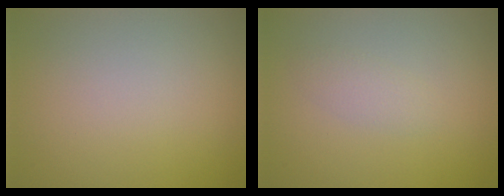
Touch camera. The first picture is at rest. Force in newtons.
{"total": 1.2, "press": 1.2, "slide": 0.0}